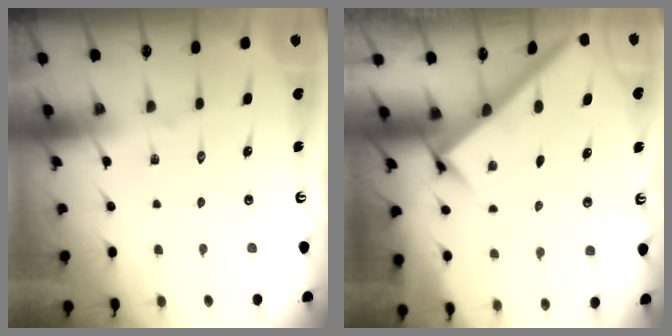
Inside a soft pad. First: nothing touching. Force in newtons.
{"total": 2.6, "press": 2.5, "slide": 0.3}